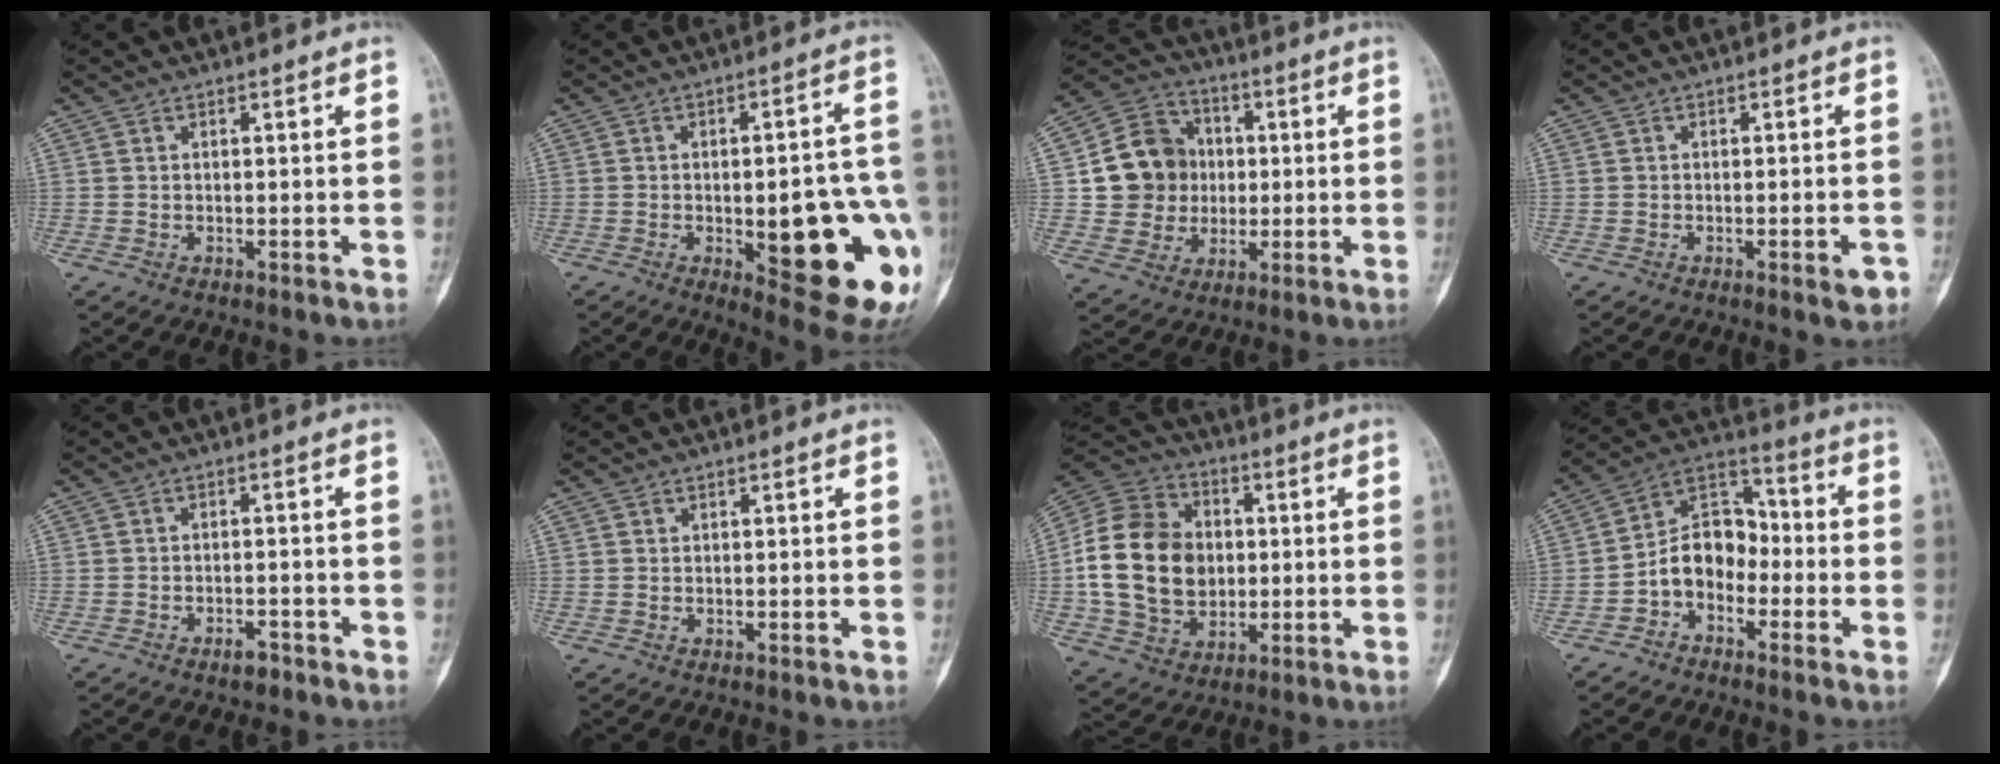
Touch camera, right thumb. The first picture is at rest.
{"total": 22.1, "force": [-5.3, 7.4, 20.1], "torque": [-0.195, 0.010, -0.042]}
{"total": 13.9, "force": [1.1, 12.7, 5.5], "torque": [-0.058, 0.017, 0.024]}
{"total": 2.7, "force": [-1.3, 0.9, 2.1], "torque": [-0.020, 0.008, -0.015]}
{"total": 2.4, "force": [-1.8, 1.2, 1.0], "torque": [-0.009, 0.011, -0.028]}
{"total": 0.0}
{"total": 20.3, "force": [0.1, 15.7, 12.9], "torque": [-0.220, 0.017, 0.008]}
{"total": 10.6, "force": [-3.3, 7.9, 6.2], "torque": [-0.077, 0.055, -0.075]}